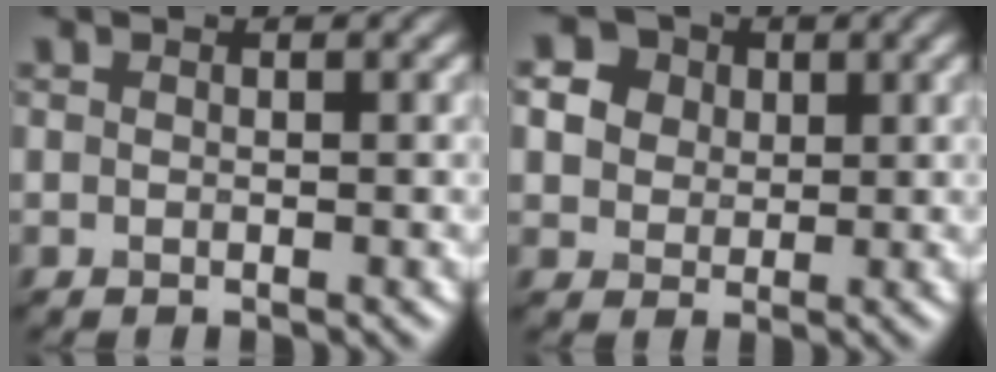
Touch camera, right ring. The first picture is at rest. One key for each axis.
{"total": 3.4, "fx": 1.7, "fy": 2.8, "fz": 0.7, "tx": -0.048, "ty": 0.010, "tz": 0.051}